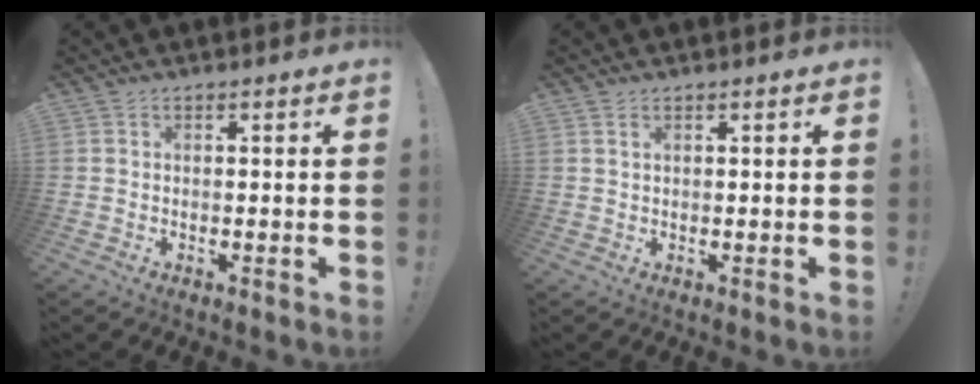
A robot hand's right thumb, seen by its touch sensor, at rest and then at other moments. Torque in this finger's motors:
{"motor_torque": [-0.02, -0.15, -0.08, 0.19, 0.07]}